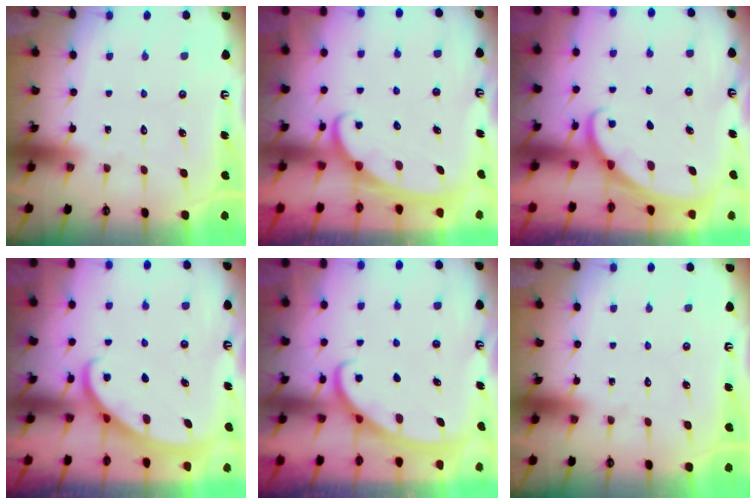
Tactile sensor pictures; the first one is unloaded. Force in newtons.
{"total": 2.5, "press": 2.5, "slide": 0.4}
{"total": 1.6, "press": 1.5, "slide": 0.1}
{"total": 2.9, "press": 2.9, "slide": 0.1}
{"total": 3.0, "press": 2.9, "slide": 0.4}
{"total": 0.0}